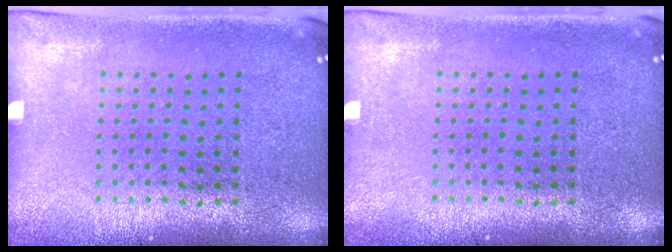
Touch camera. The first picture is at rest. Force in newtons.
{"total": 0.5, "press": 0.5, "slide": 0.1}